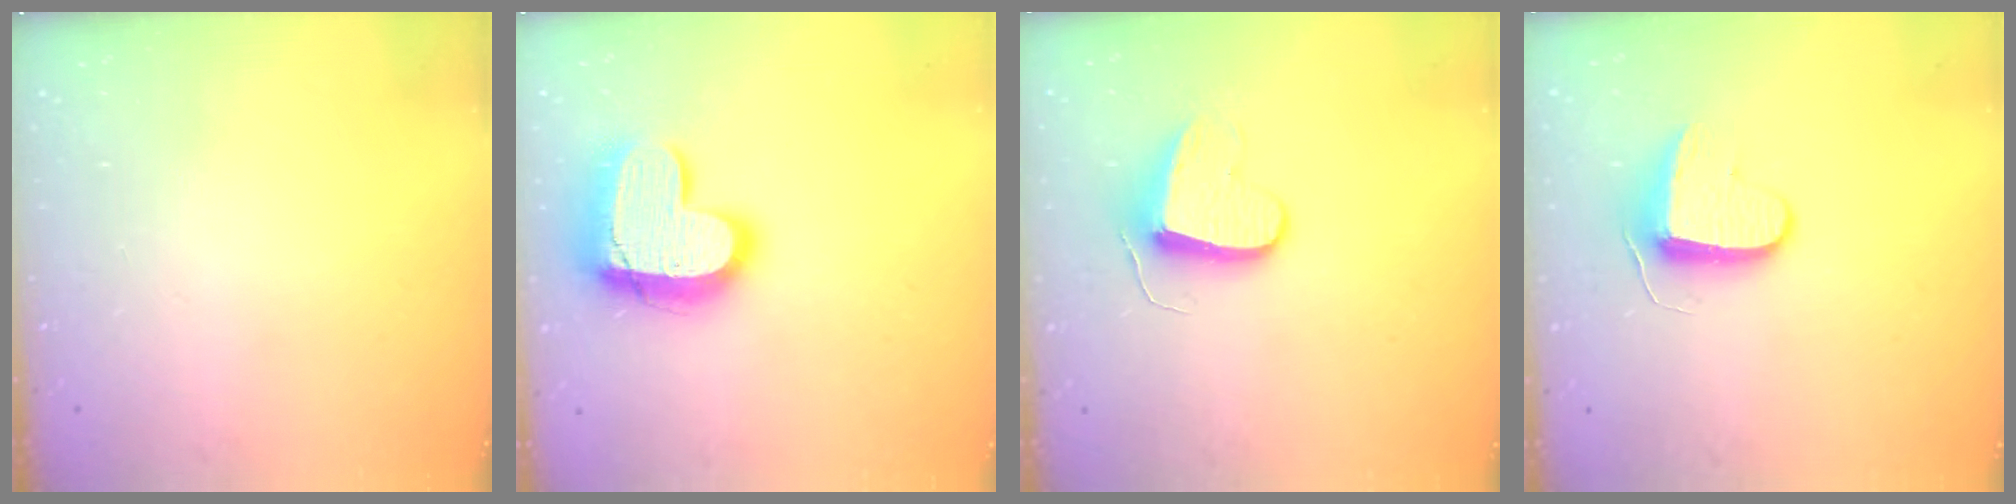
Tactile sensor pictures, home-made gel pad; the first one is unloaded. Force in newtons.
{"total": 18.2, "press": 18.2, "slide": 1.4}
{"total": 9.4, "press": 9.4, "slide": 0.9}
{"total": 8.7, "press": 8.6, "slide": 0.5}